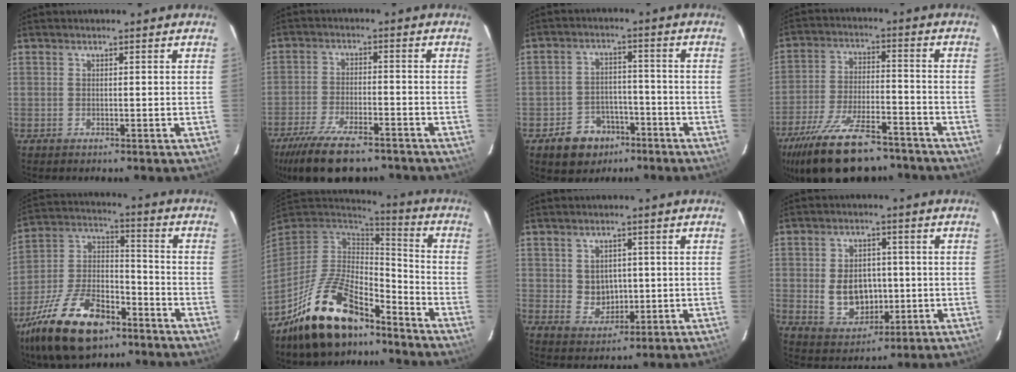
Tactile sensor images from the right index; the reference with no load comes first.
{"total": 15.3, "force": [-11.8, 5.2, 8.4], "torque": [-0.180, -0.032, -0.191]}
{"total": 8.7, "force": [-5.3, 6.4, 2.6], "torque": [-0.071, 0.024, -0.064]}
{"total": 21.3, "force": [-16.5, 7.4, 11.3], "torque": [-0.229, -0.028, -0.256]}
{"total": 21.7, "force": [-13.5, 10.6, 13.4], "torque": [-0.281, -0.004, -0.231]}
{"total": 19.7, "force": [-13.7, 8.0, 11.8], "torque": [-0.234, -0.011, -0.232]}
{"total": 5.1, "force": [0.6, 4.5, 2.3], "torque": [-0.041, 0.005, 0.022]}
{"total": 9.3, "force": [-0.6, 7.1, 6.0], "torque": [-0.127, 0.004, 0.011]}